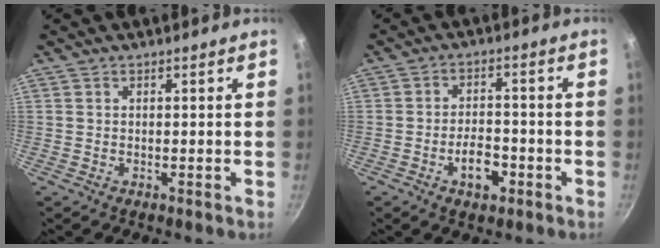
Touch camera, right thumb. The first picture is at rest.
{"total": 6.3, "force": [-2.8, 3.5, 4.4], "torque": [-0.056, 0.021, -0.047]}